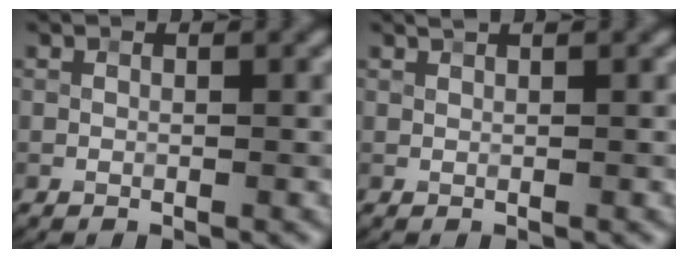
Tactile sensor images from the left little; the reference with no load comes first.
{"total": 0.5, "force": [0.4, 0.0, 0.3], "torque": [-0.006, 0.000, 0.007]}